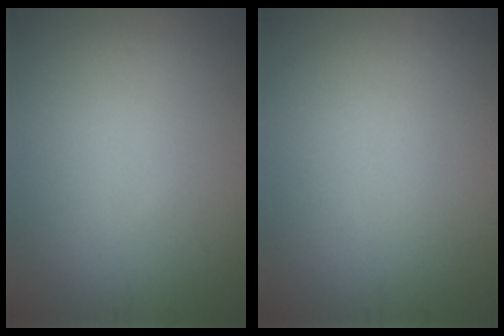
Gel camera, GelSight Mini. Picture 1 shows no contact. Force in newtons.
{"total": 0.0}